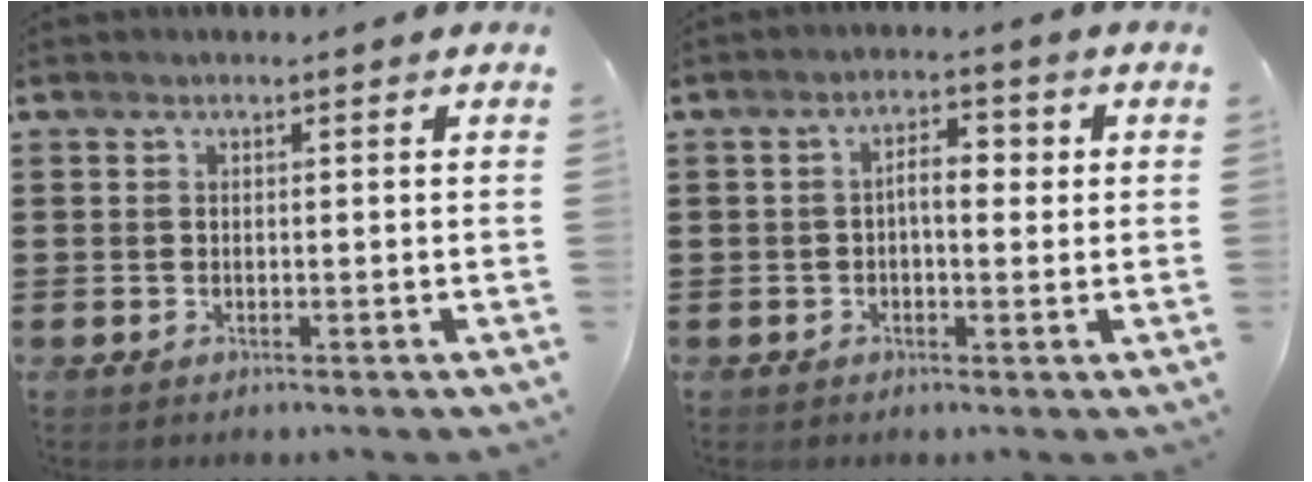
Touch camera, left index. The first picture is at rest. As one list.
[{"total": 4.4, "force": [0.1, 1.7, 4.1], "torque": [-0.070, 0.008, -0.003]}]